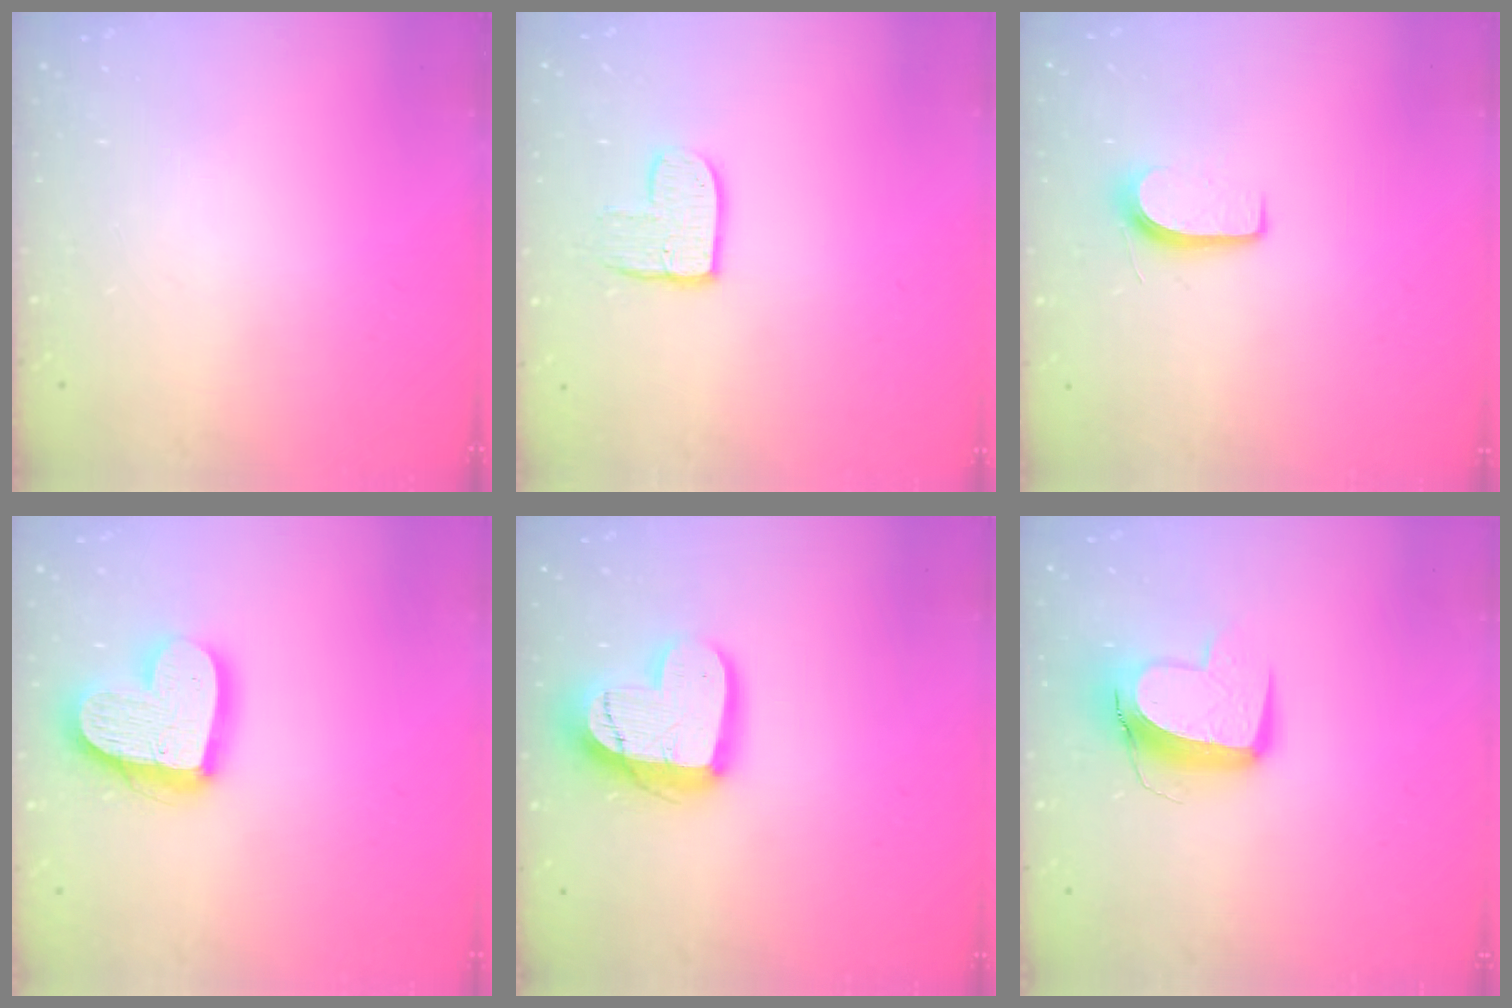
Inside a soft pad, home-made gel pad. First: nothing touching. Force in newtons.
{"total": 8.5, "press": 8.4, "slide": 0.5}
{"total": 6.1, "press": 6.1, "slide": 0.6}
{"total": 18.3, "press": 18.3, "slide": 1.6}
{"total": 16.1, "press": 16.1, "slide": 1.0}
{"total": 11.8, "press": 11.7, "slide": 1.2}